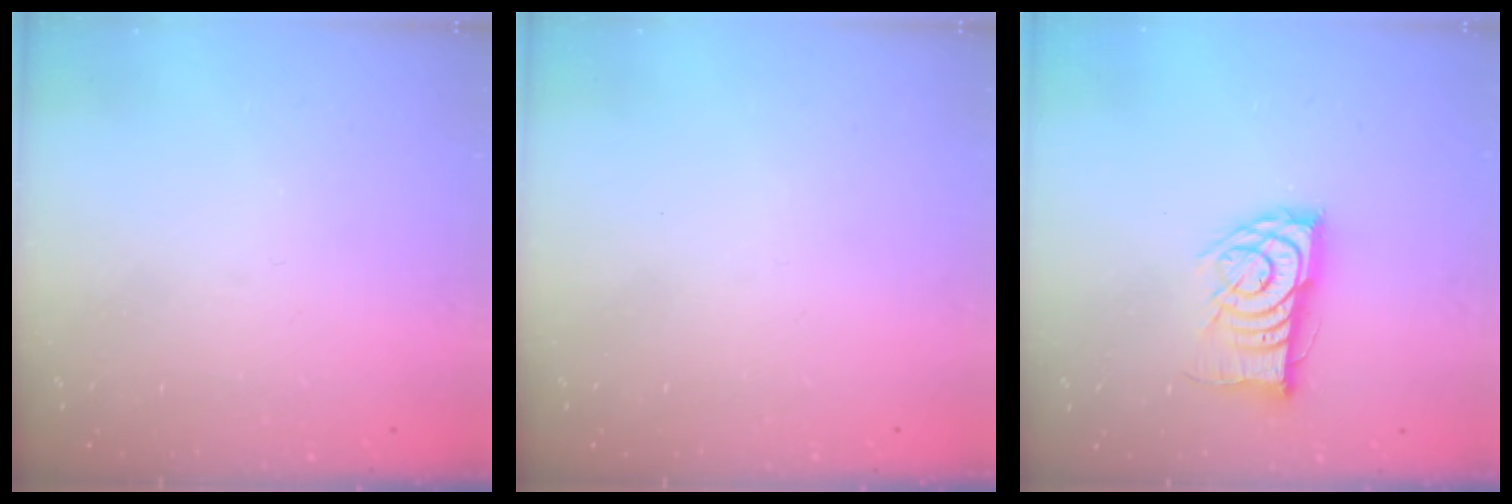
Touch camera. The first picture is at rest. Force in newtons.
{"total": 1.7, "press": 1.6, "slide": 0.1}
{"total": 11.9, "press": 11.9, "slide": 0.8}